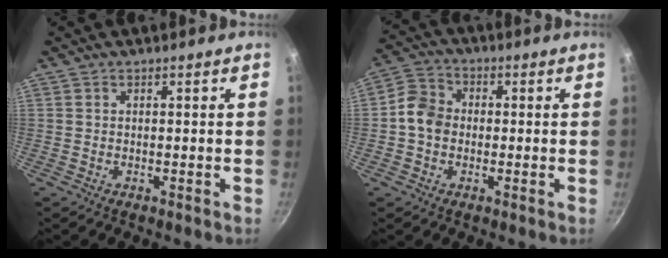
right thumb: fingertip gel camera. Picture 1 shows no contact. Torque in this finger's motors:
{"motor_torque": [0.02, 0.17, 0.57, -0.45, 0.06]}